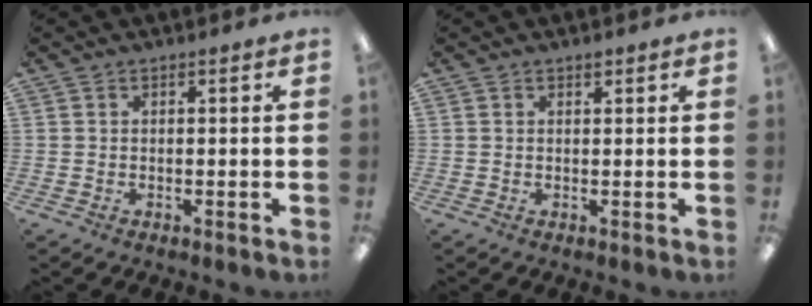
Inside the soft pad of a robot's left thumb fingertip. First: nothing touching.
{"total": 1.2, "force": [1.0, 0.4, 0.5], "torque": [-0.004, -0.003, 0.016]}